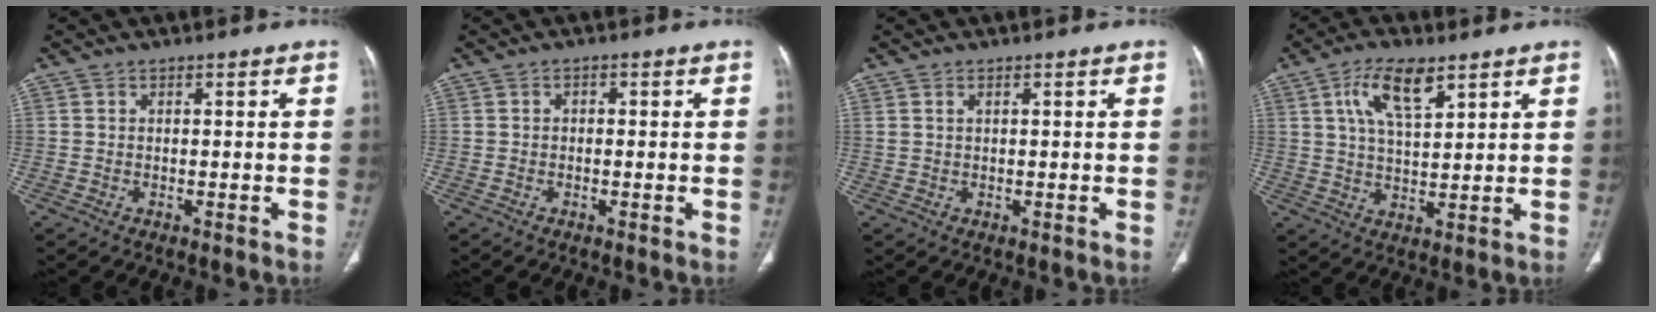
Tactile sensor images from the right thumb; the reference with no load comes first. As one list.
[{"total": 0.8, "force": [0.0, 0.7, 0.5], "torque": [-0.003, 0.003, -0.006]}, {"total": 0.9, "force": [0.5, 0.4, 0.6], "torque": [-0.013, 0.005, 0.012]}, {"total": 9.2, "force": [4.8, 3.7, 7.0], "torque": [-0.118, -0.017, 0.091]}]